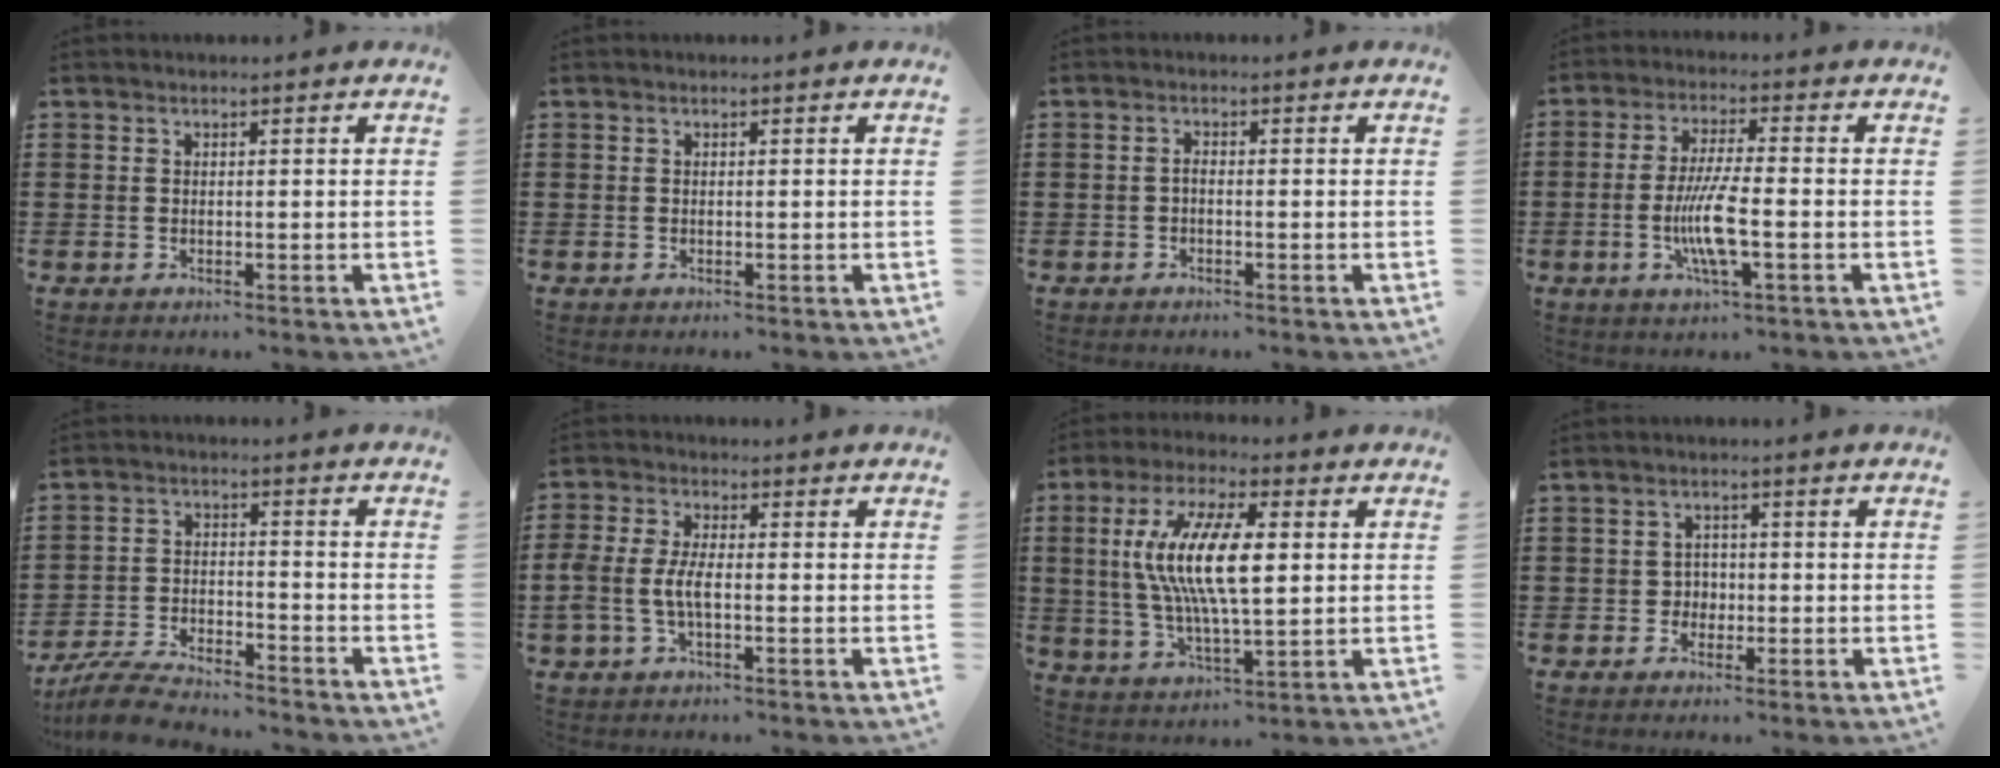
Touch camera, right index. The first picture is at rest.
{"total": 0.0}
{"total": 0.9, "force": [-0.6, 0.2, 0.6], "torque": [-0.015, -0.003, -0.012]}
{"total": 8.0, "force": [-2.0, 1.3, 7.6], "torque": [-0.162, -0.015, -0.044]}
{"total": 6.5, "force": [-6.2, 0.6, 1.7], "torque": [-0.045, 0.002, -0.122]}
{"total": 4.8, "force": [-1.2, 2.0, 4.2], "torque": [-0.108, -0.007, -0.032]}
{"total": 12.5, "force": [1.8, 4.1, 11.6], "torque": [-0.245, 0.002, 0.025]}
{"total": 2.1, "force": [-0.7, 1.9, 0.6], "torque": [-0.018, 0.004, -0.017]}